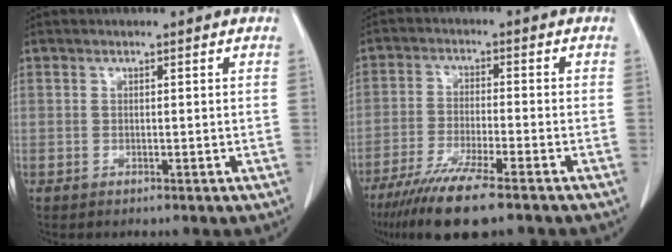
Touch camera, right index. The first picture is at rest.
{"total": 10.8, "force": [-7.9, 0.7, 7.4], "torque": [-0.127, -0.027, -0.129]}